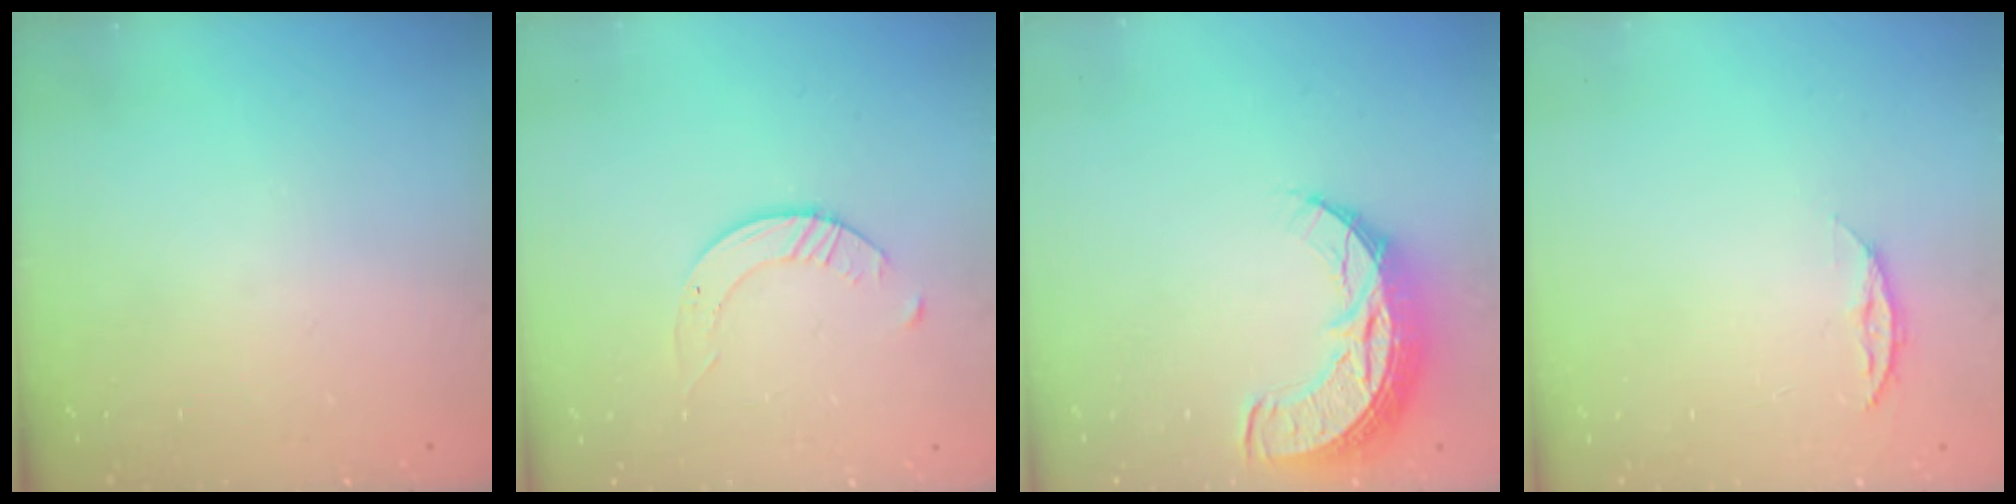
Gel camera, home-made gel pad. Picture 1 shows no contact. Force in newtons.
{"total": 2.7, "press": 2.7, "slide": 0.3}
{"total": 11.5, "press": 11.5, "slide": 0.9}
{"total": 5.1, "press": 5.1, "slide": 0.7}